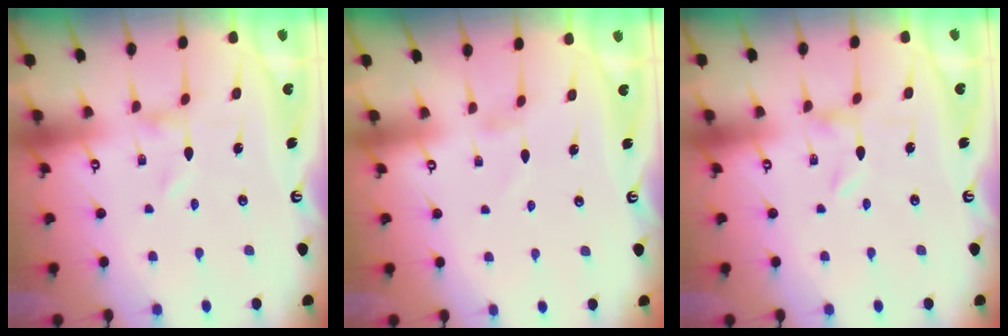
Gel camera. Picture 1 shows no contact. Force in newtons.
{"total": 0.8, "press": 0.7, "slide": 0.2}
{"total": 0.0}